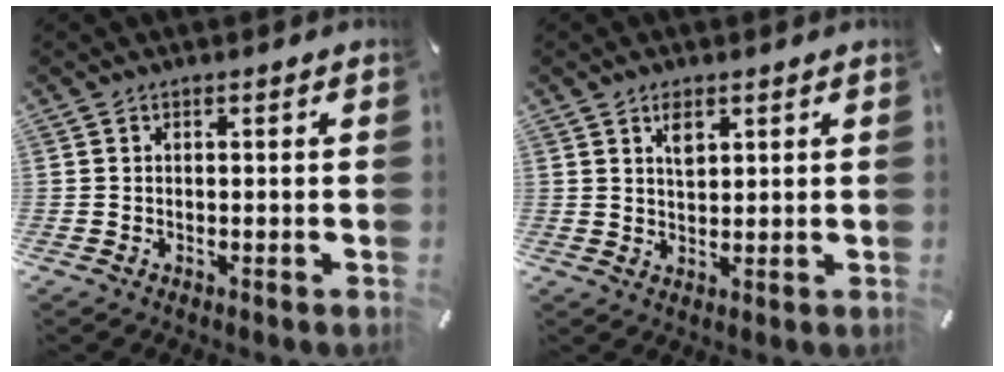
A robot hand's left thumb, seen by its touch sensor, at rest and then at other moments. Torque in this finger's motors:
{"motor_torque": [0.58, 0.60, 0.42, -0.43, 0.00]}